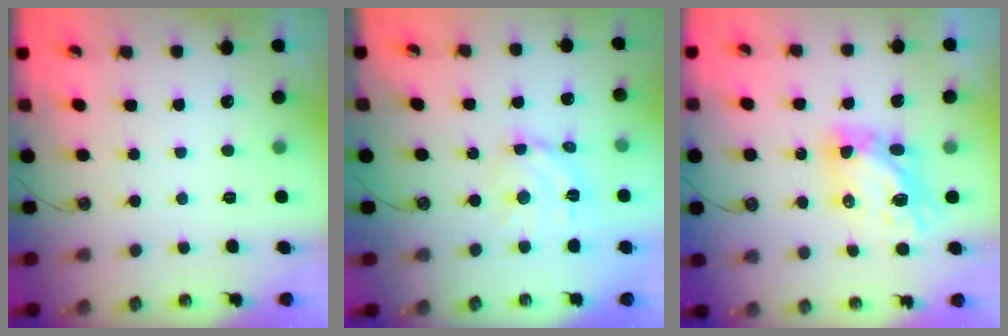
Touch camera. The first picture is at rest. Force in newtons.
{"total": 10.5, "press": 10.5, "slide": 0.7}
{"total": 9.1, "press": 9.0, "slide": 1.1}